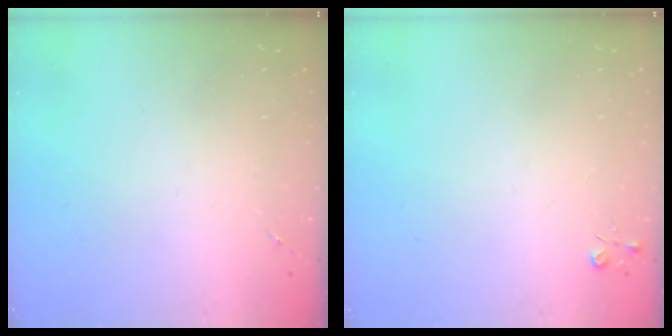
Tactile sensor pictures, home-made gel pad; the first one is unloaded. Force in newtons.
{"total": 3.0, "press": 3.0, "slide": 0.4}